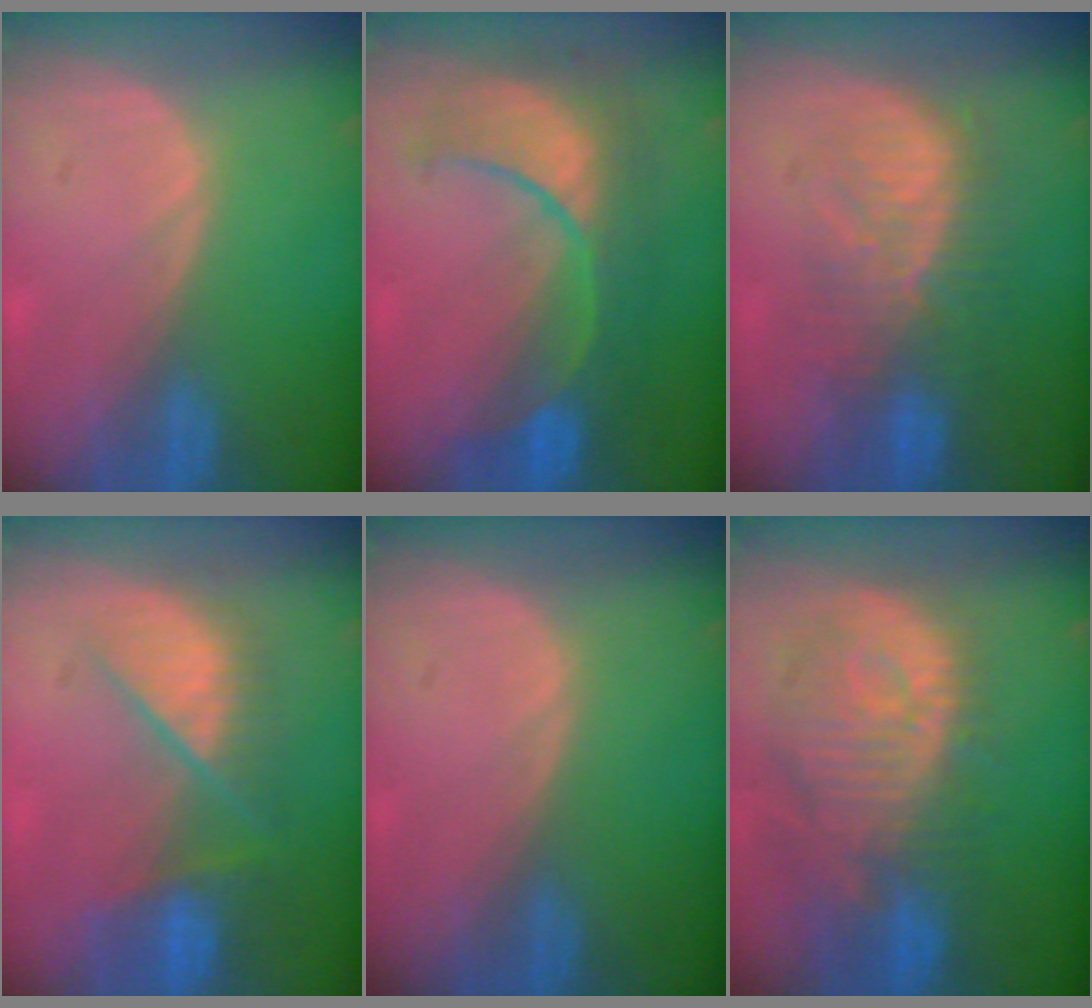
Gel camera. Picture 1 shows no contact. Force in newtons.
{"total": 9.4, "press": 9.4, "slide": 0.7}
{"total": 8.9, "press": 8.5, "slide": 2.4}
{"total": 9.6, "press": 8.2, "slide": 5.0}
{"total": 0.0}
{"total": 12.6, "press": 11.2, "slide": 5.8}